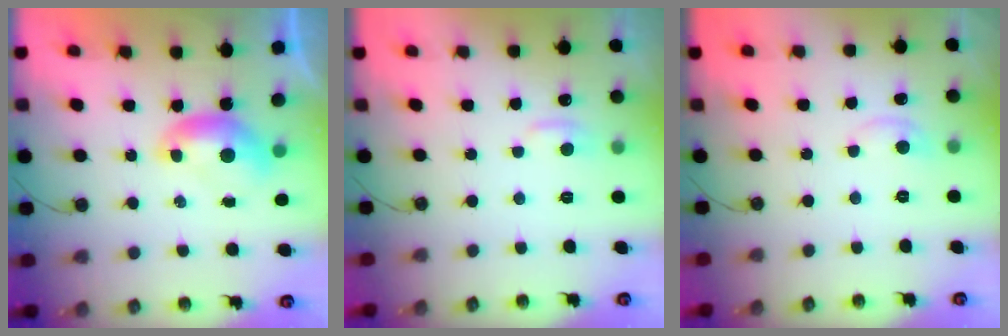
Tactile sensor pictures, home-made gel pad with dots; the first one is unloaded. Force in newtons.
{"total": 1.0, "press": 0.4, "slide": 0.9}
{"total": 1.2, "press": 0.9, "slide": 0.8}